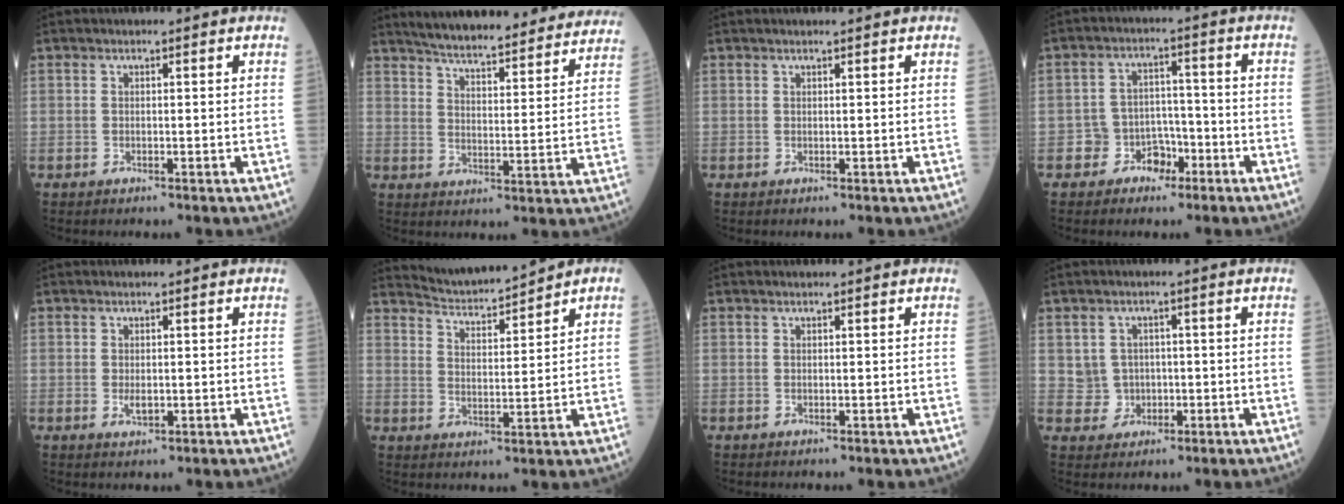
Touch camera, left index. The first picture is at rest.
{"total": 27.1, "force": [24.8, 3.9, 10.1], "torque": [-0.149, -0.037, 0.311]}
{"total": 1.4, "force": [1.3, -0.2, 0.7], "torque": [-0.006, 0.011, 0.023]}
{"total": 4.8, "force": [-2.7, 3.9, 0.8], "torque": [-0.003, 0.019, -0.043]}
{"total": 1.3, "force": [0.0, 0.7, 1.1], "torque": [-0.022, -0.003, 0.003]}
{"total": 6.5, "force": [6.5, -0.3, 0.8], "torque": [-0.026, 0.008, 0.126]}
{"total": 0.6, "force": [0.5, 0.0, 0.2], "torque": [-0.004, 0.004, 0.010]}
{"total": 3.4, "force": [-0.1, 3.4, 0.2], "torque": [0.003, 0.009, 0.002]}